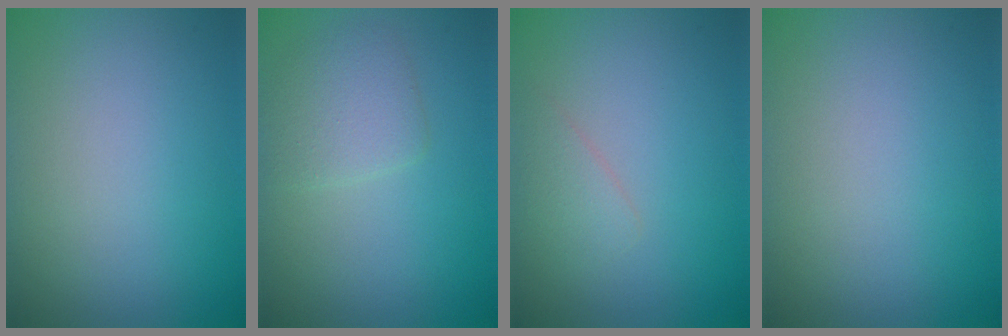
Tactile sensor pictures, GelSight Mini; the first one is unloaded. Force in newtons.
{"total": 2.6, "press": 2.6, "slide": 0.1}
{"total": 1.4, "press": 1.4, "slide": 0.0}
{"total": 0.0}